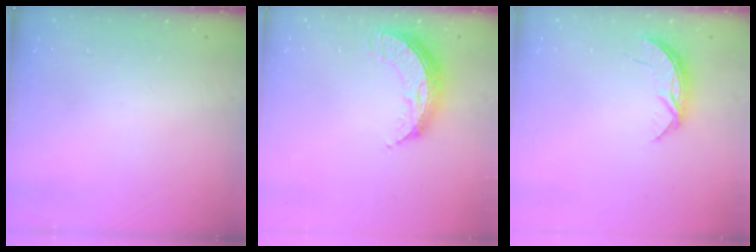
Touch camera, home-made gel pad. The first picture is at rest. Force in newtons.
{"total": 9.8, "press": 9.8, "slide": 0.6}
{"total": 5.9, "press": 5.8, "slide": 0.5}